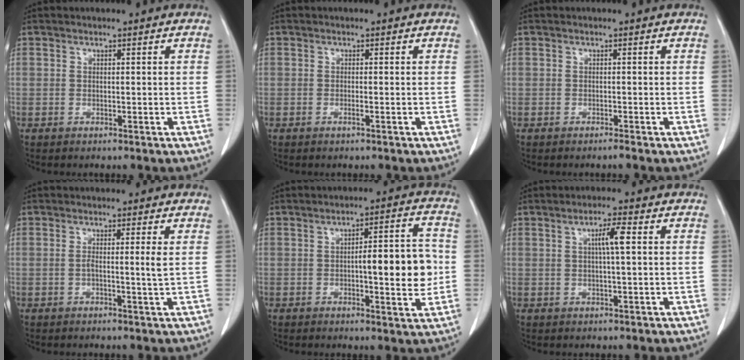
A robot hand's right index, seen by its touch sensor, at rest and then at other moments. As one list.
[{"total": 0.7, "force": [-0.3, -0.1, 0.6], "torque": [-0.012, -0.001, -0.005]}, {"total": 0.6, "force": [-0.5, -0.2, 0.3], "torque": [-0.005, 0.001, -0.008]}, {"total": 2.4, "force": [0.0, -0.6, 2.3], "torque": [-0.042, -0.003, -0.001]}, {"total": 9.6, "force": [-0.6, 2.1, 9.4], "torque": [-0.124, 0.017, -0.005]}, {"total": 3.6, "force": [0.7, 0.0, 3.5], "torque": [-0.062, 0.003, 0.012]}]